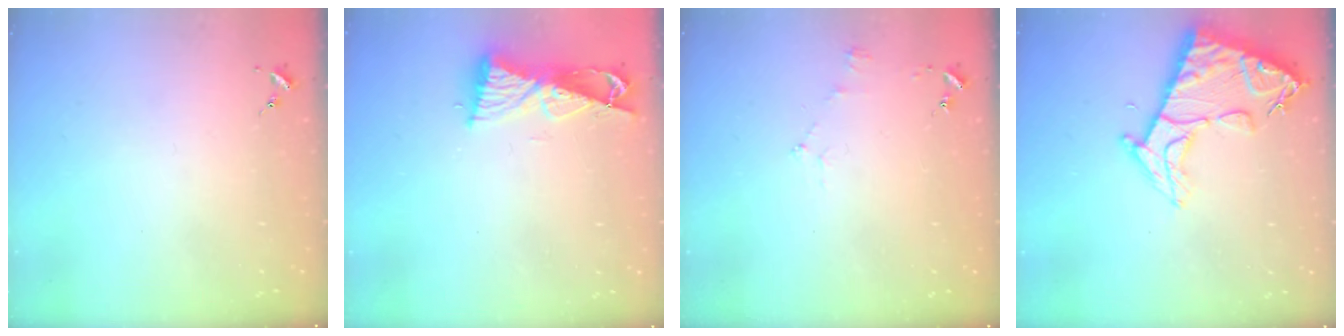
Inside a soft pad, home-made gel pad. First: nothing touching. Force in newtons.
{"total": 8.5, "press": 8.4, "slide": 1.0}
{"total": 3.9, "press": 3.9, "slide": 0.5}
{"total": 13.6, "press": 13.6, "slide": 1.3}